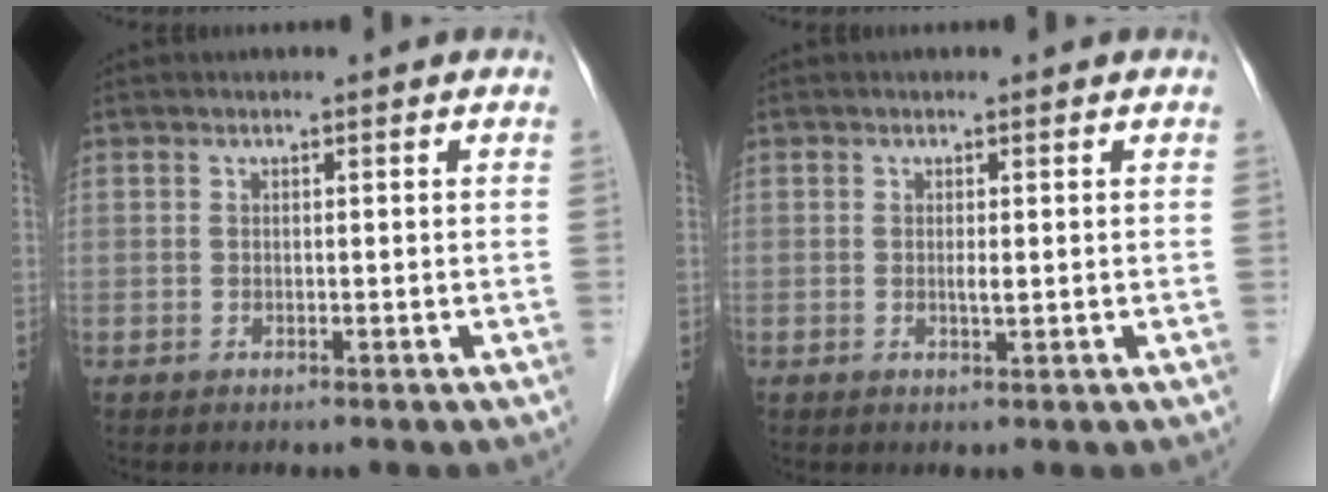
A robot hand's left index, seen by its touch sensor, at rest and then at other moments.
{"total": 0.9, "force": [0.2, 0.1, 0.9], "torque": [-0.020, -0.002, 0.004]}